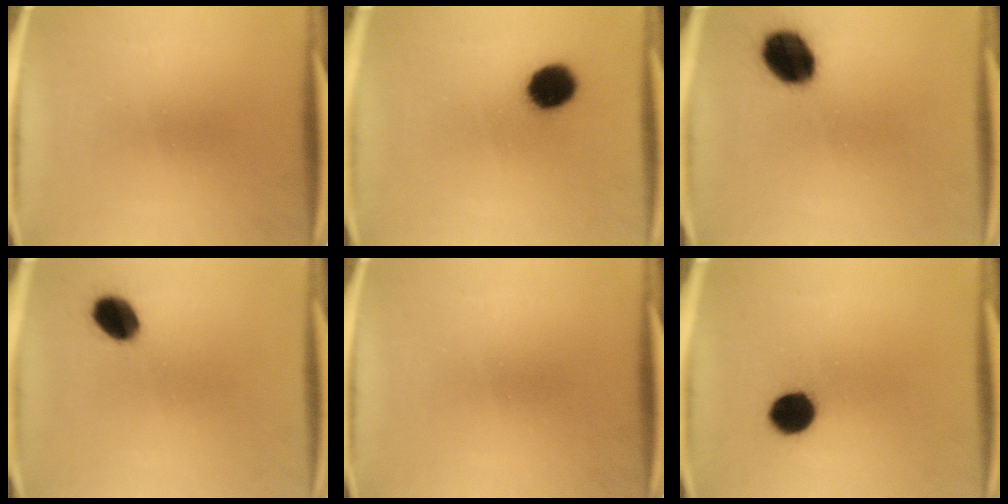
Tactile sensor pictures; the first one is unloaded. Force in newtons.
{"total": 8.5}
{"total": 11.8}
{"total": 7.0}
{"total": 0.0}
{"total": 7.9}